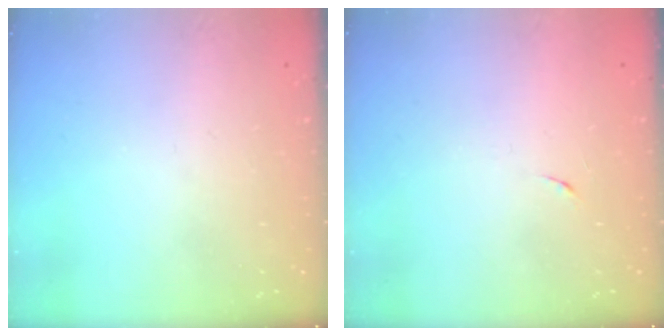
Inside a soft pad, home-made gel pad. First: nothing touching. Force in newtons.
{"total": 4.0, "press": 3.9, "slide": 0.8}